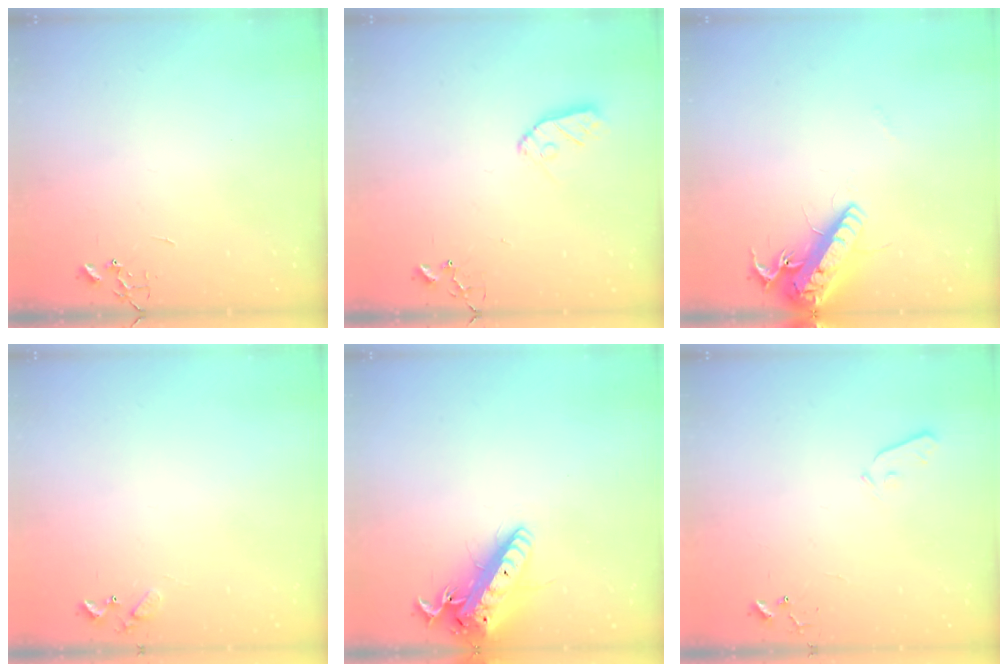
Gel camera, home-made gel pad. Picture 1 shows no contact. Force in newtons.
{"total": 8.0, "press": 8.0, "slide": 0.5}
{"total": 16.5, "press": 16.2, "slide": 3.1}
{"total": 5.5, "press": 5.5, "slide": 0.4}
{"total": 16.9, "press": 16.6, "slide": 3.2}
{"total": 3.6, "press": 3.6, "slide": 0.6}